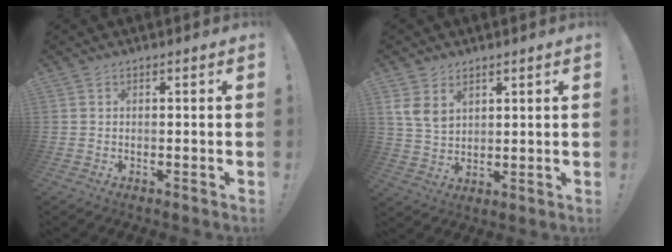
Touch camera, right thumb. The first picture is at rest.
{"total": 7.7, "force": [4.4, 5.2, 3.7], "torque": [-0.062, -0.016, 0.086]}